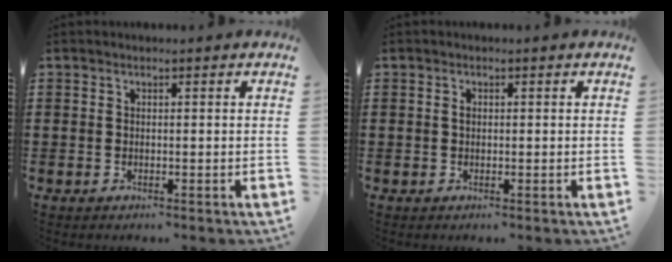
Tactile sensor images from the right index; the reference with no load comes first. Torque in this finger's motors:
{"motor_torque": [0.50, 0.86, 0.04, 0.00]}